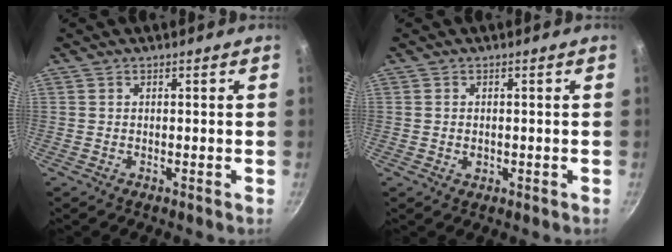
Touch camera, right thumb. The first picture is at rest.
{"total": 1.5, "force": [-0.2, 1.1, 1.0], "torque": [-0.014, 0.000, -0.003]}